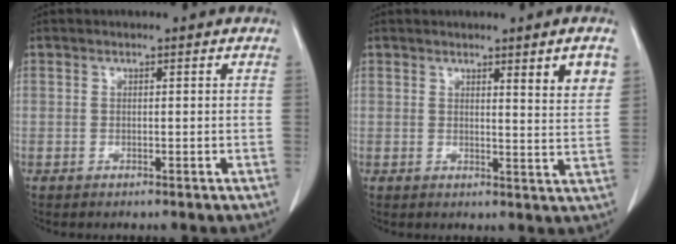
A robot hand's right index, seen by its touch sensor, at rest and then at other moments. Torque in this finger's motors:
{"motor_torque": [0.07, 0.16, 0.06, 0.02]}